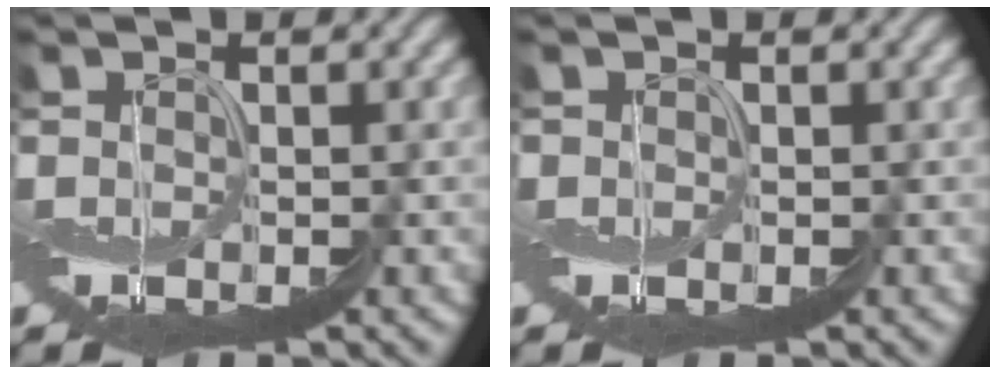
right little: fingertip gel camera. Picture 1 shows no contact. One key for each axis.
{"total": 0.9, "fx": 0.5, "fy": 0.7, "fz": 0.4, "tx": -0.008, "ty": -0.008, "tz": 0.007}